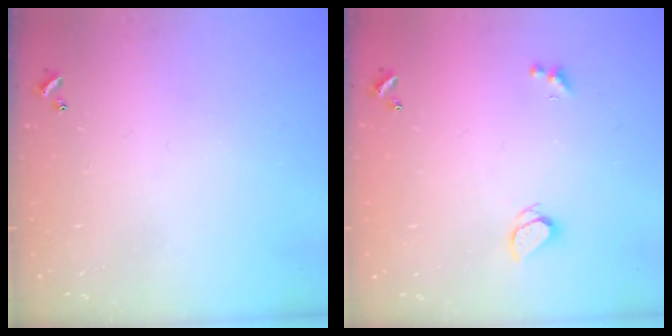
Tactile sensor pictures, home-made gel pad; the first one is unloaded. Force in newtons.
{"total": 1.8, "press": 1.7, "slide": 0.5}